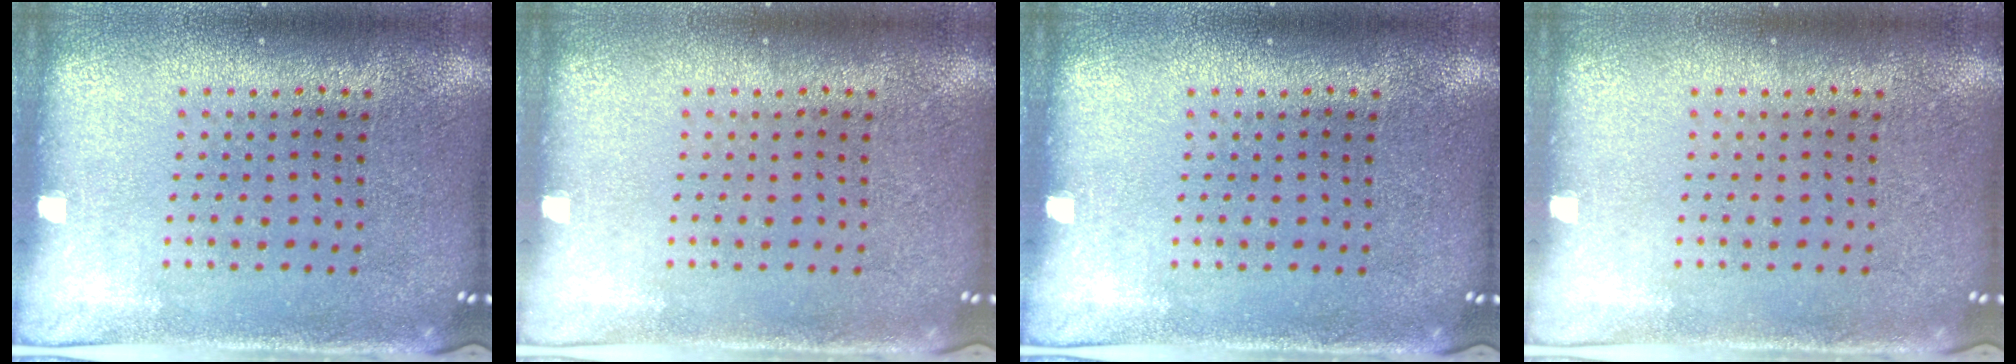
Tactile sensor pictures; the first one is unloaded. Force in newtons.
{"total": 0.0}
{"total": 0.0}
{"total": 0.0}